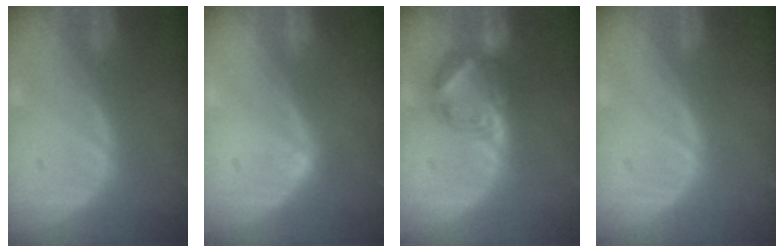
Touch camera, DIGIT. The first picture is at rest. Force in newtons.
{"total": 1.0, "press": 1.0, "slide": 0.1}
{"total": 6.2, "press": 6.2, "slide": 0.7}
{"total": 0.0}